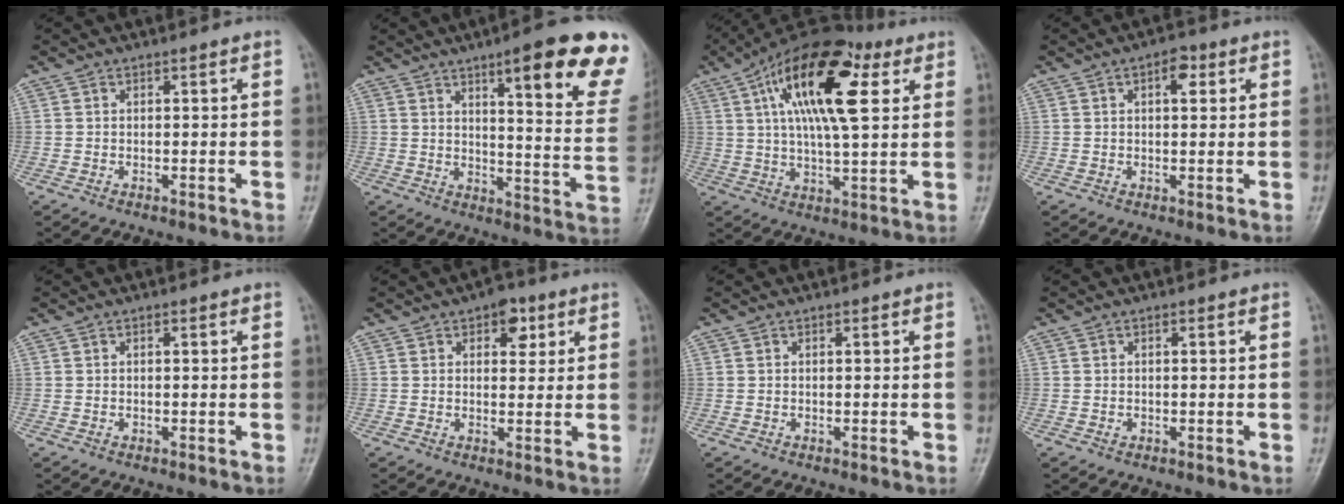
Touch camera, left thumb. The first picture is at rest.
{"total": 20.5, "force": [11.8, 3.6, 16.4], "torque": [-0.188, -0.054, 0.151]}
{"total": 20.6, "force": [7.3, 8.0, 17.5], "torque": [-0.284, 0.002, 0.112]}
{"total": 3.8, "force": [1.5, 1.9, 2.9], "torque": [-0.031, 0.000, 0.016]}
{"total": 0.0}
{"total": 5.3, "force": [2.6, 3.2, 3.3], "torque": [-0.016, -0.005, 0.027]}
{"total": 0.0}
{"total": 0.7, "force": [-0.1, 0.6, 0.3], "torque": [-0.001, 0.001, -0.002]}